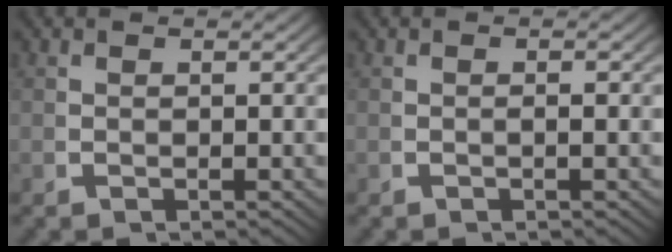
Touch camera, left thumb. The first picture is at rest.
{"total": 0.6, "force": [-0.2, 0.2, 0.5], "torque": [-0.009, 0.003, -0.005]}